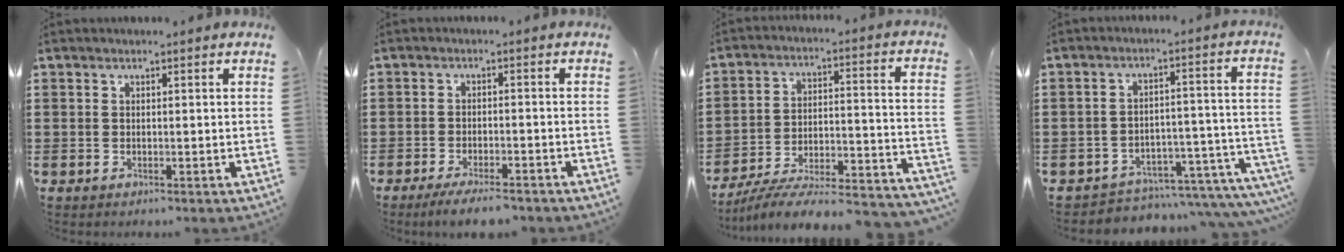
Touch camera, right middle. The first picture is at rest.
{"total": 3.6, "force": [-3.3, 0.3, 1.6], "torque": [-0.034, -0.006, -0.063]}
{"total": 6.6, "force": [-5.9, 0.3, 2.8], "torque": [-0.043, -0.006, -0.119]}
{"total": 4.5, "force": [-4.2, 1.3, 1.0], "torque": [-0.020, 0.005, -0.084]}